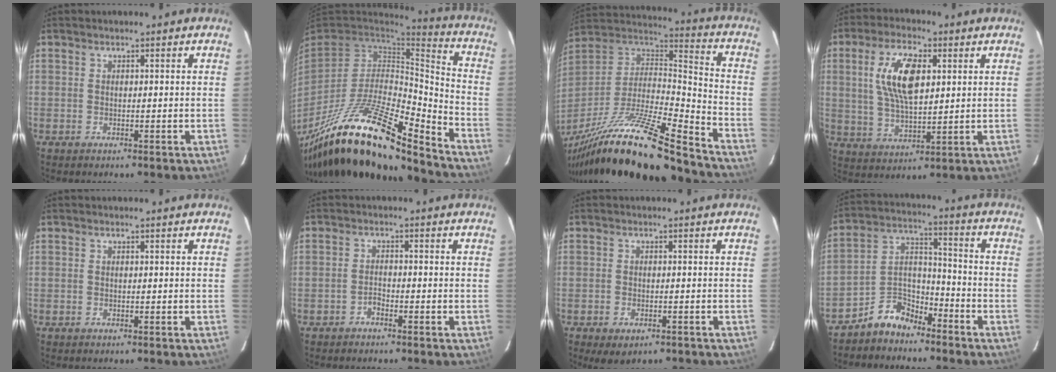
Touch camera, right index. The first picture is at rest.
{"total": 26.9, "force": [-18.4, 6.4, 18.5], "torque": [-0.336, -0.044, -0.322]}
{"total": 27.2, "force": [-20.0, 4.1, 17.9], "torque": [-0.313, -0.048, -0.336]}
{"total": 11.4, "force": [3.1, 4.9, 9.8], "torque": [-0.193, 0.010, 0.062]}
{"total": 0.0}
{"total": 1.5, "force": [-1.3, 0.6, 0.4], "torque": [-0.008, 0.003, -0.024]}
{"total": 5.1, "force": [-3.2, 2.6, 3.0], "torque": [-0.064, -0.018, -0.045]}
{"total": 8.3, "force": [-6.5, 4.4, 2.7], "torque": [-0.059, 0.043, -0.124]}